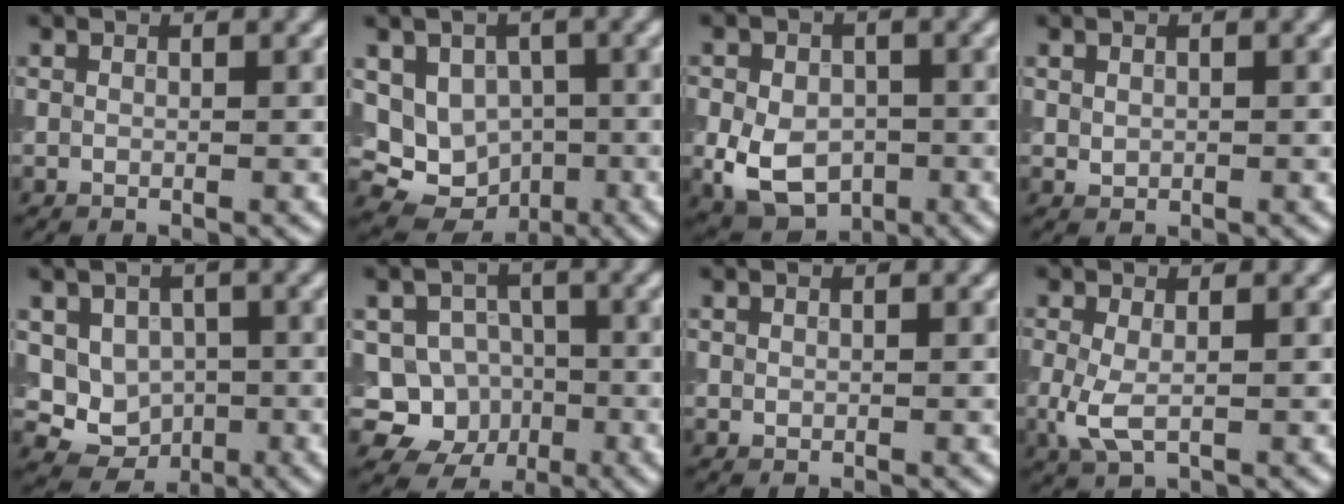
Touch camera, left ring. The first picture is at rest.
{"total": 8.6, "force": [-0.7, 7.5, 4.1], "torque": [-0.059, 0.003, -0.019]}
{"total": 7.6, "force": [-2.0, 5.5, 4.7], "torque": [-0.093, -0.015, -0.040]}
{"total": 0.7, "force": [0.2, 0.7, 0.3], "torque": [-0.003, -0.003, 0.005]}
{"total": 5.1, "force": [0.1, 4.5, 2.4], "torque": [-0.021, -0.009, -0.003]}
{"total": 6.3, "force": [-2.1, 5.8, 1.6], "torque": [0.001, 0.005, -0.059]}
{"total": 0.0}
{"total": 2.9, "force": [-0.3, 1.5, 2.4], "torque": [-0.061, -0.004, -0.006]}